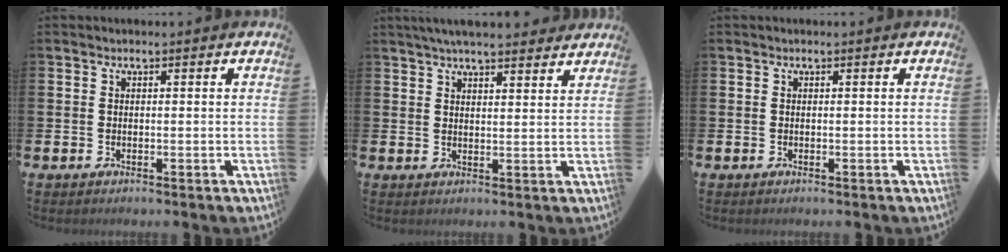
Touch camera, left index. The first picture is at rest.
{"total": 4.6, "force": [4.4, 0.5, 1.4], "torque": [-0.033, -0.013, 0.080]}
{"total": 0.0}